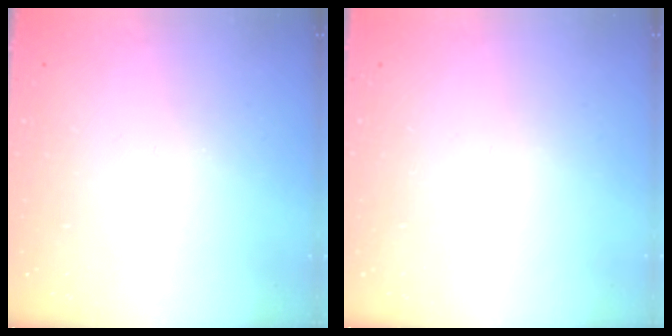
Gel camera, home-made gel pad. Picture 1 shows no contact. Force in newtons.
{"total": 1.5, "press": 1.5, "slide": 0.1}